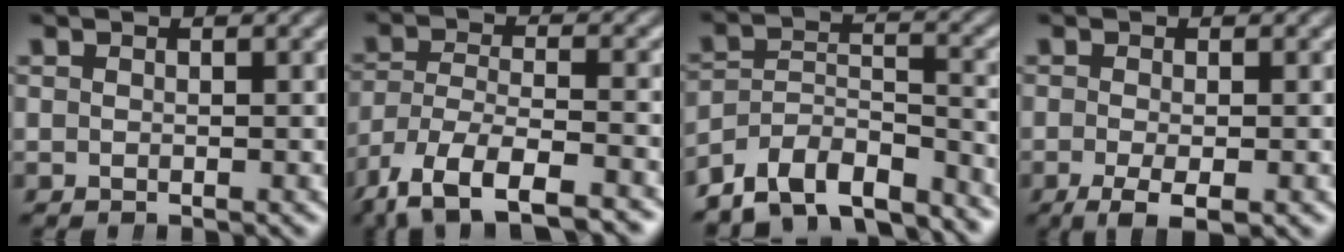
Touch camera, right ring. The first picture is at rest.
{"total": 9.6, "force": [-5.7, 5.3, 5.6], "torque": [-0.125, -0.056, -0.065]}
{"total": 11.9, "force": [-9.2, 6.4, 4.1], "torque": [-0.089, -0.050, -0.143]}
{"total": 4.4, "force": [-2.7, 1.7, 2.9], "torque": [-0.061, -0.024, -0.033]}